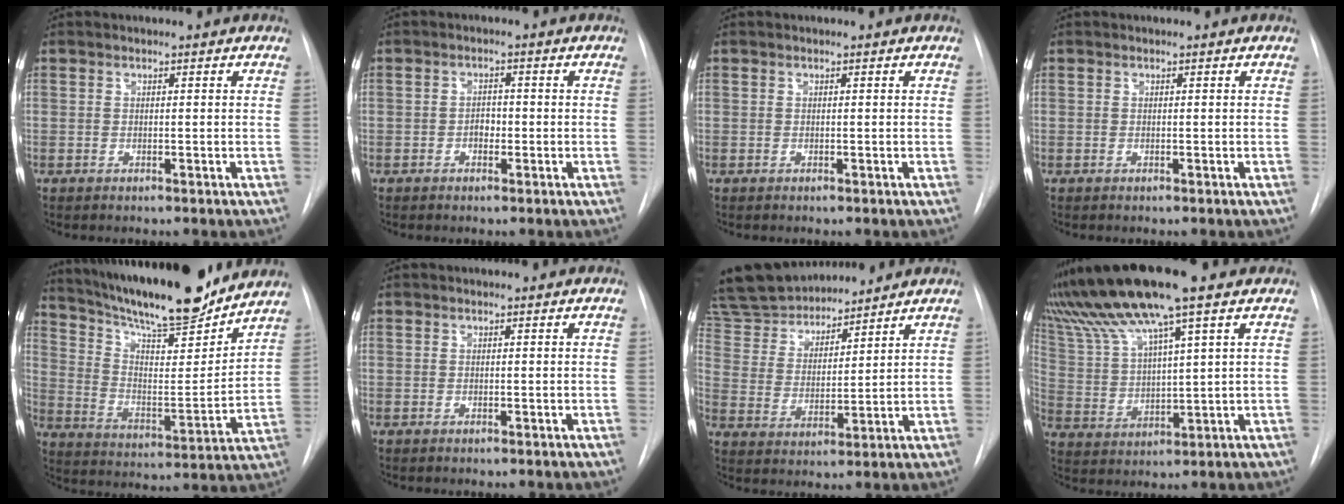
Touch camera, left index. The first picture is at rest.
{"total": 1.7, "force": [-0.5, 1.2, 1.2], "torque": [-0.016, 0.005, -0.008]}
{"total": 0.0}
{"total": 0.0}
{"total": 22.6, "force": [19.5, 3.3, 10.9], "torque": [-0.195, -0.005, 0.303]}
{"total": 0.0}
{"total": 14.5, "force": [13.6, 3.5, 3.7], "torque": [-0.068, 0.021, 0.255]}
{"total": 14.2, "force": [10.8, -0.6, 9.2], "torque": [-0.181, 0.018, 0.202]}